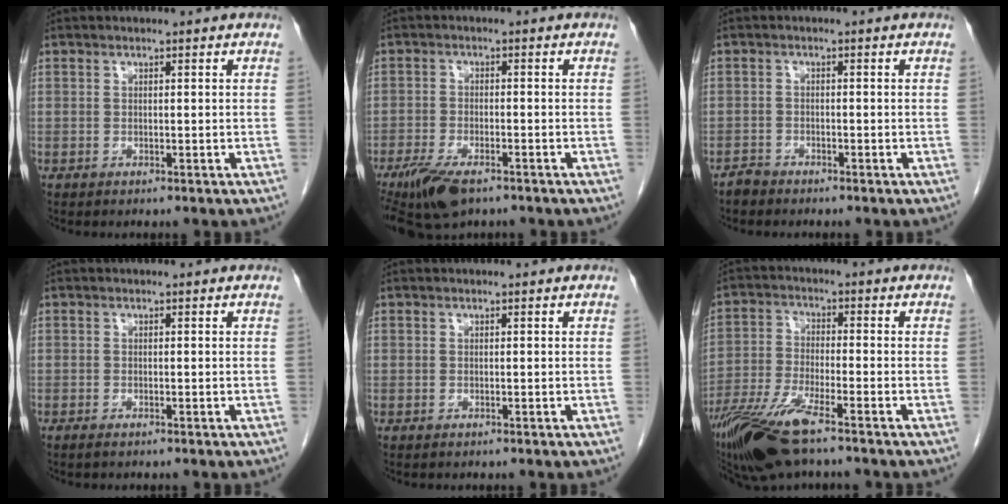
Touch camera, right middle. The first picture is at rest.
{"total": 8.3, "force": [-5.7, 2.9, 5.3], "torque": [-0.096, -0.015, -0.098]}
{"total": 1.4, "force": [-1.4, 0.4, -0.1], "torque": [0.003, 0.000, -0.028]}
{"total": 0.6, "force": [-0.5, 0.0, 0.4], "torque": [-0.009, -0.001, -0.008]}
{"total": 0.0}
{"total": 10.9, "force": [-7.6, 1.6, 7.6], "torque": [-0.151, -0.025, -0.142]}